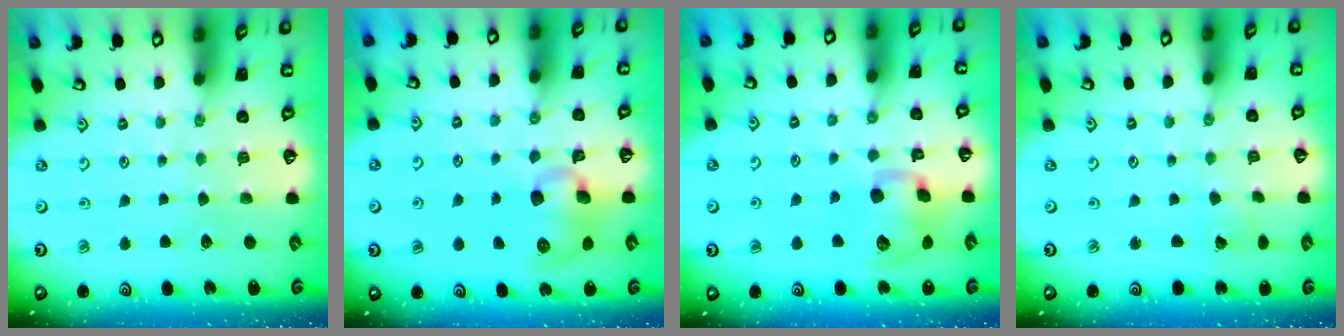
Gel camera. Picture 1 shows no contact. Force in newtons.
{"total": 11.3, "press": 11.2, "slide": 1.2}
{"total": 12.3, "press": 12.2, "slide": 1.7}
{"total": 2.6, "press": 2.6, "slide": 0.3}